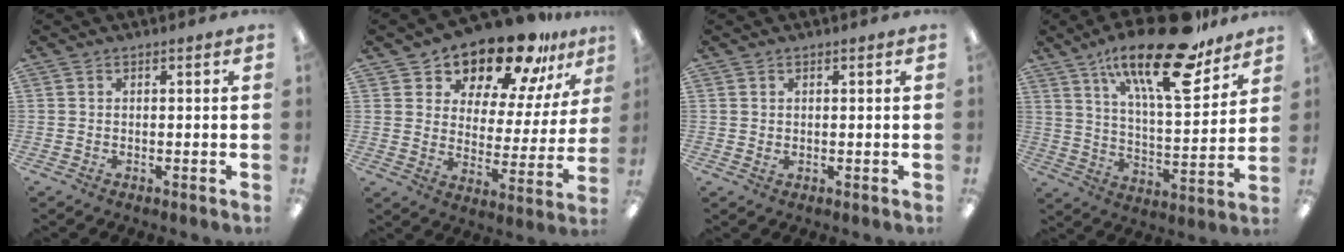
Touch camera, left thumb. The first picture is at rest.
{"total": 17.0, "force": [15.0, 5.8, 5.7], "torque": [-0.105, -0.119, 0.263]}
{"total": 0.9, "force": [0.4, 0.6, 0.5], "torque": [-0.002, -0.001, 0.004]}
{"total": 24.8, "force": [16.2, 8.2, 16.8], "torque": [-0.267, -0.091, 0.265]}